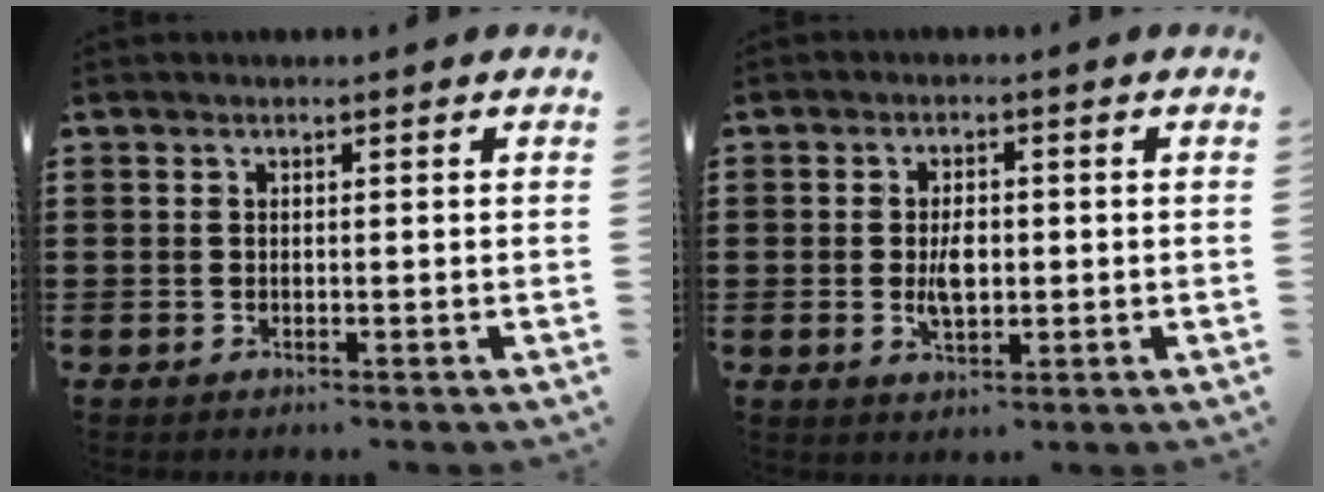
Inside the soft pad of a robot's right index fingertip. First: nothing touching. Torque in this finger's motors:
{"motor_torque": [2.14, 0.00, 0.24, 0.12]}